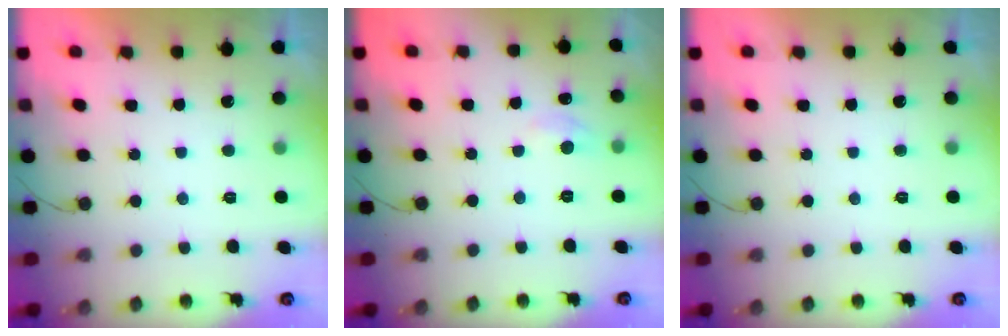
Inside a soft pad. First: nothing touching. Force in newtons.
{"total": 4.7, "press": 4.7, "slide": 0.6}
{"total": 0.0}